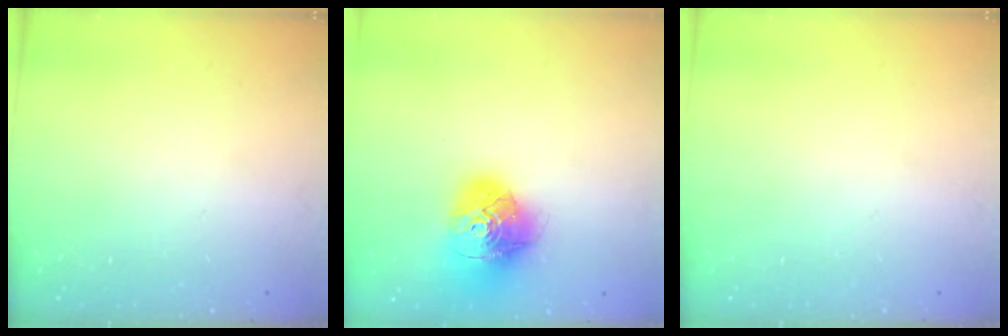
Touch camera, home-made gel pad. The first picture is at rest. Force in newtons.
{"total": 17.1, "press": 17.0, "slide": 2.2}
{"total": 0.0}